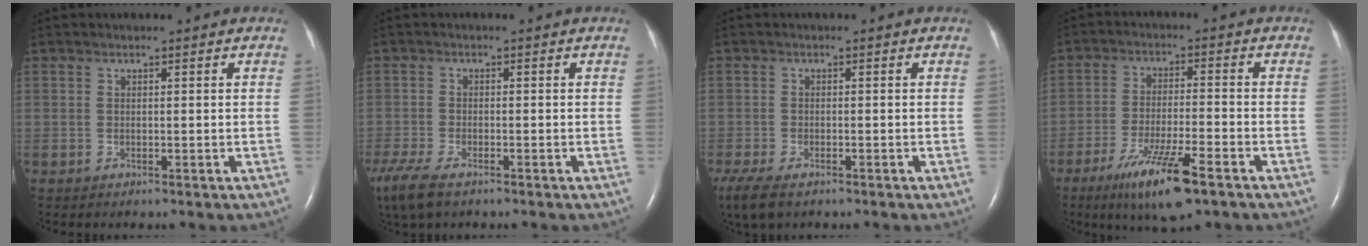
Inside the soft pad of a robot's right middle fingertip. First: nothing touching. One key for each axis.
{"total": 9.7, "fx": -6.6, "fy": 3.8, "fz": 6.0, "tx": -0.140, "ty": -0.024, "tz": -0.113}
{"total": 8.7, "fx": -5.9, "fy": 3.7, "fz": 5.1, "tx": -0.115, "ty": -0.020, "tz": -0.097}
{"total": 10.5, "fx": -6.3, "fy": 1.0, "fz": 8.3, "tx": -0.161, "ty": -0.025, "tz": -0.107}